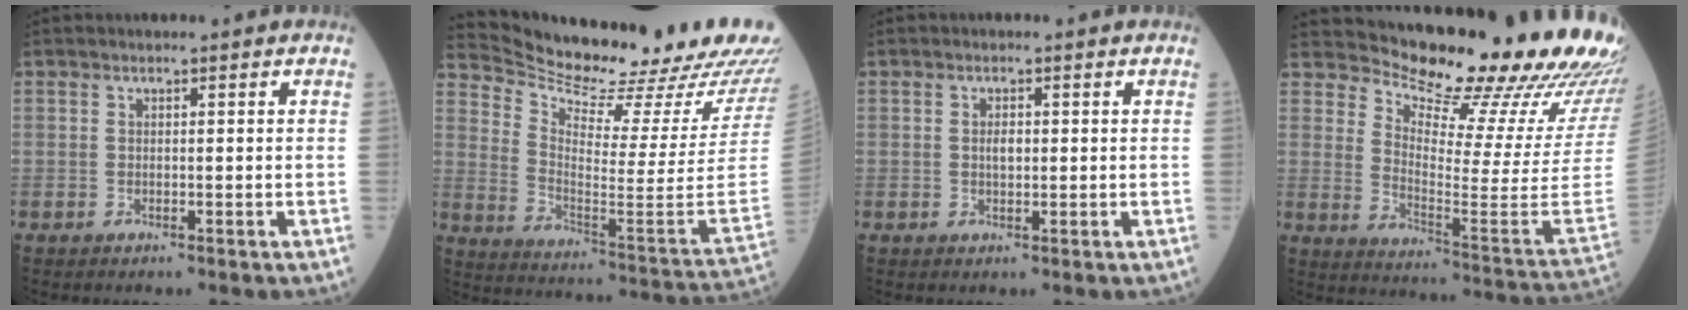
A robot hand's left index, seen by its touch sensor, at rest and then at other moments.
{"total": 28.5, "force": [25.5, 3.0, 12.4], "torque": [-0.202, -0.103, 0.339]}
{"total": 1.5, "force": [0.0, 0.7, 1.3], "torque": [-0.023, -0.002, 0.000]}
{"total": 25.6, "force": [23.6, 2.3, 9.5], "torque": [-0.152, -0.142, 0.292]}